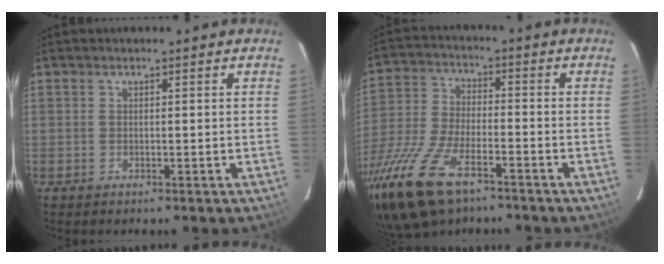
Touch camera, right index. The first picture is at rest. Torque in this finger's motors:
{"motor_torque": [1.44, -0.70, 0.98, 0.21]}